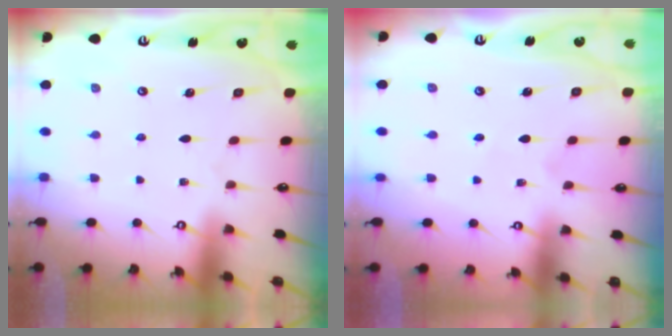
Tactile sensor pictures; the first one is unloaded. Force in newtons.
{"total": 2.8, "press": 2.7, "slide": 0.3}